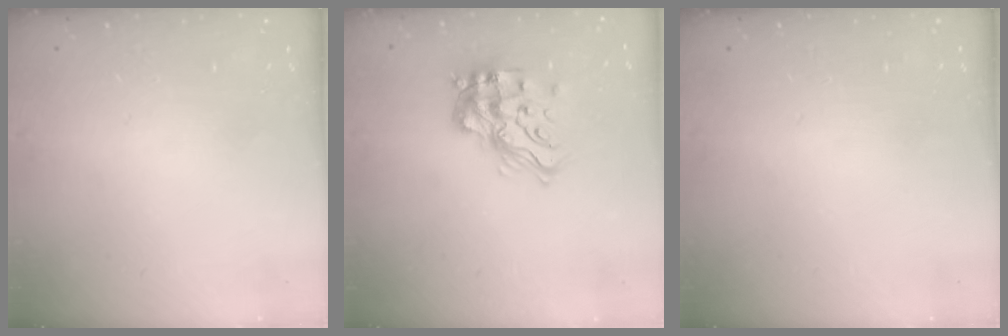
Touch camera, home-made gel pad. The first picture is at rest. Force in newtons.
{"total": 15.4, "press": 15.3, "slide": 1.7}
{"total": 0.0}